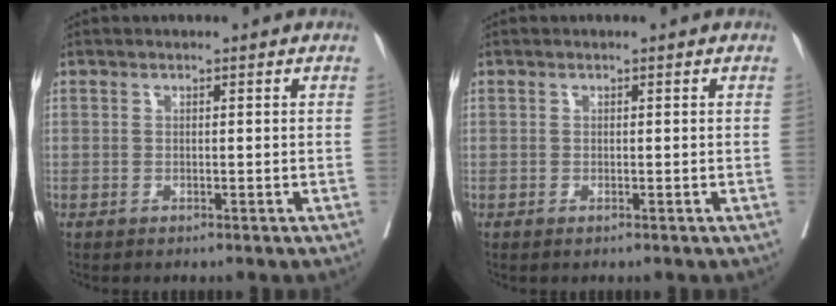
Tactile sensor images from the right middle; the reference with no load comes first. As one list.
[{"total": 0.0}]